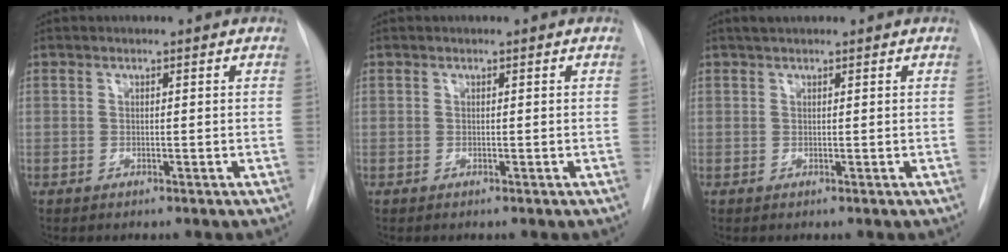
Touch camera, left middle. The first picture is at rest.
{"total": 0.0}
{"total": 1.6, "force": [1.3, 0.4, 0.8], "torque": [-0.017, 0.012, 0.023]}